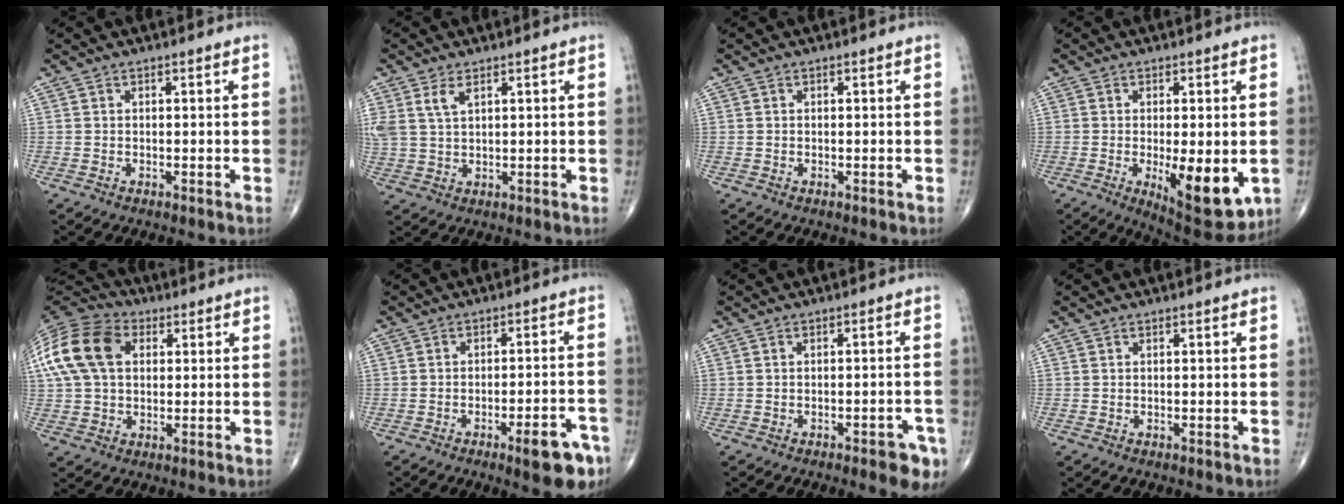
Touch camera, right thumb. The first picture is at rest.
{"total": 4.9, "force": [2.4, 2.5, 3.4], "torque": [-0.078, -0.001, 0.059]}
{"total": 0.0}
{"total": 13.1, "force": [-2.9, 4.7, 11.9], "torque": [-0.153, -0.026, -0.030]}
{"total": 17.1, "force": [4.0, 11.7, 11.8], "torque": [-0.248, 0.022, 0.066]}
{"total": 9.2, "force": [-5.2, 2.3, 7.2], "torque": [-0.080, 0.029, -0.065]}
{"total": 5.6, "force": [-3.3, 1.8, 4.1], "torque": [-0.034, 0.015, -0.038]}
{"total": 0.0}